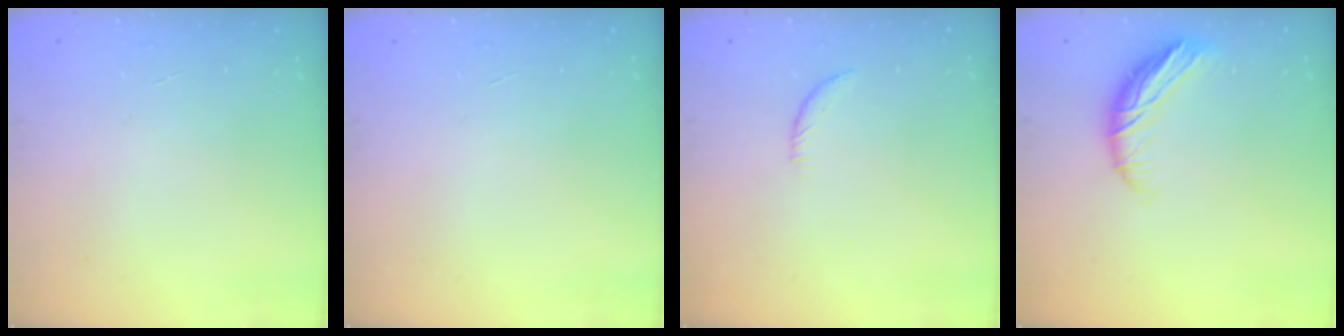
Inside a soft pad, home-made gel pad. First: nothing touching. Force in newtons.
{"total": 0.0}
{"total": 4.2, "press": 4.1, "slide": 1.1}
{"total": 10.2, "press": 10.2, "slide": 0.1}